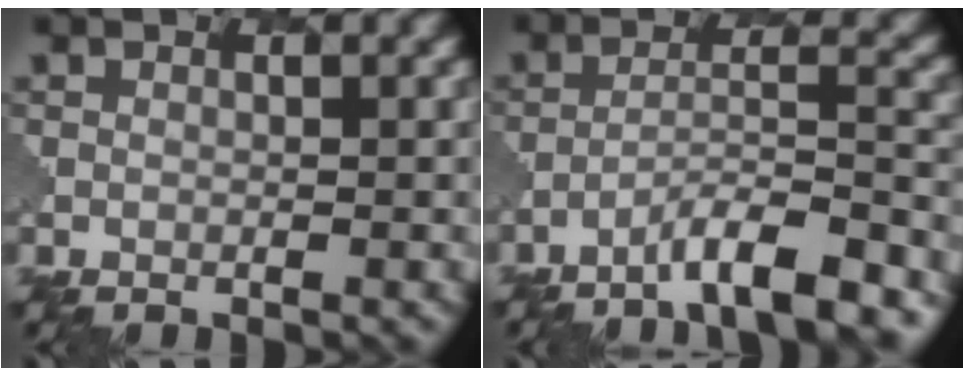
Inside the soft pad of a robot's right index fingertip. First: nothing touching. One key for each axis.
{"total": 6.9, "fx": -5.3, "fy": 0.9, "fz": 4.4, "tx": -0.059, "ty": 0.011, "tz": -0.087}